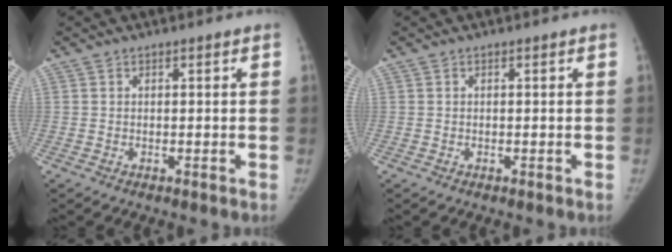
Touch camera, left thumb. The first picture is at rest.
{"total": 0.0}